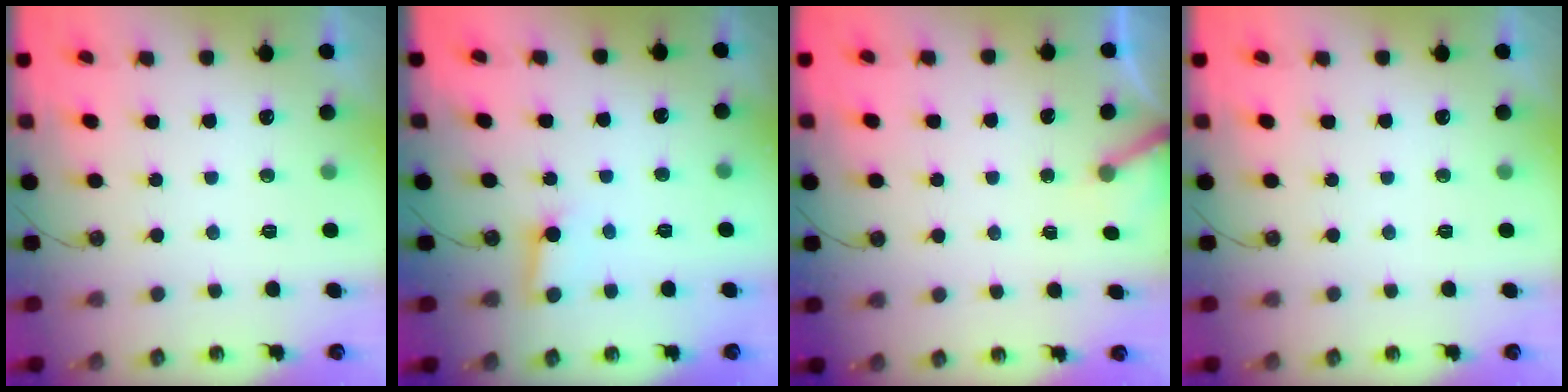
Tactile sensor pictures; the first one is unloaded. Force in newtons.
{"total": 3.0, "press": 3.0, "slide": 0.4}
{"total": 4.3, "press": 4.3, "slide": 0.2}
{"total": 0.0}